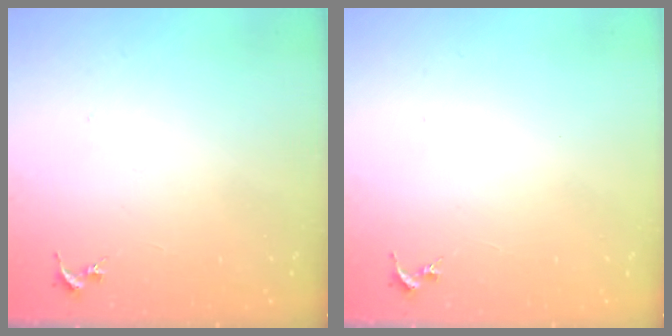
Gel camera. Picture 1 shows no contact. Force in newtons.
{"total": 0.0}